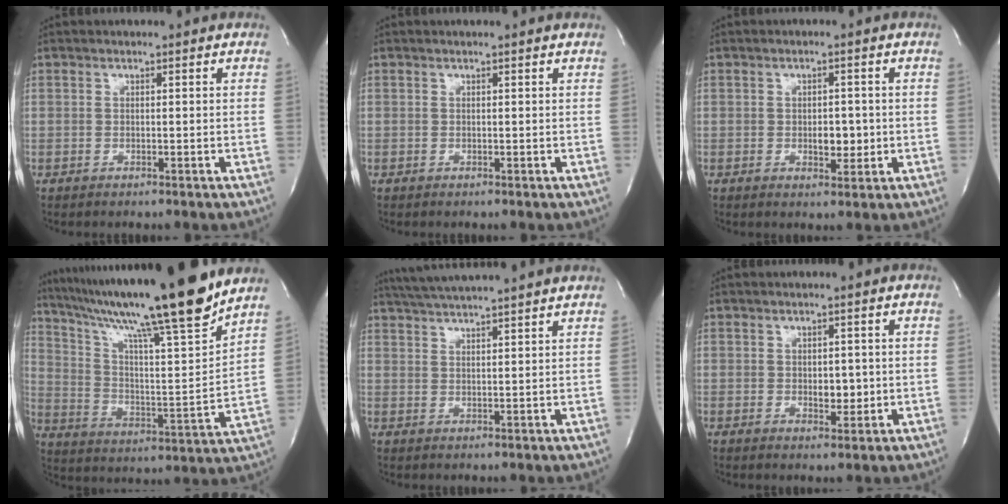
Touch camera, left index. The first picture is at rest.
{"total": 0.7, "force": [0.7, 0.0, 0.2], "torque": [-0.005, 0.009, 0.009]}
{"total": 3.2, "force": [-0.4, 1.8, 2.7], "torque": [-0.036, 0.001, -0.001]}
{"total": 23.6, "force": [19.1, -0.8, 13.8], "torque": [-0.236, -0.027, 0.304]}
{"total": 11.2, "force": [10.1, -0.9, 4.9], "torque": [-0.091, 0.027, 0.147]}
{"total": 2.8, "force": [-0.1, 1.6, 2.3], "torque": [-0.030, -0.002, 0.005]}